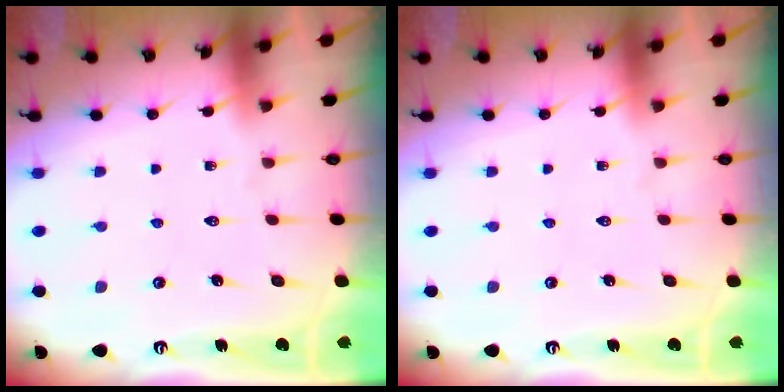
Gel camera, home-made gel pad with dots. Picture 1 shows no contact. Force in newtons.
{"total": 0.0}